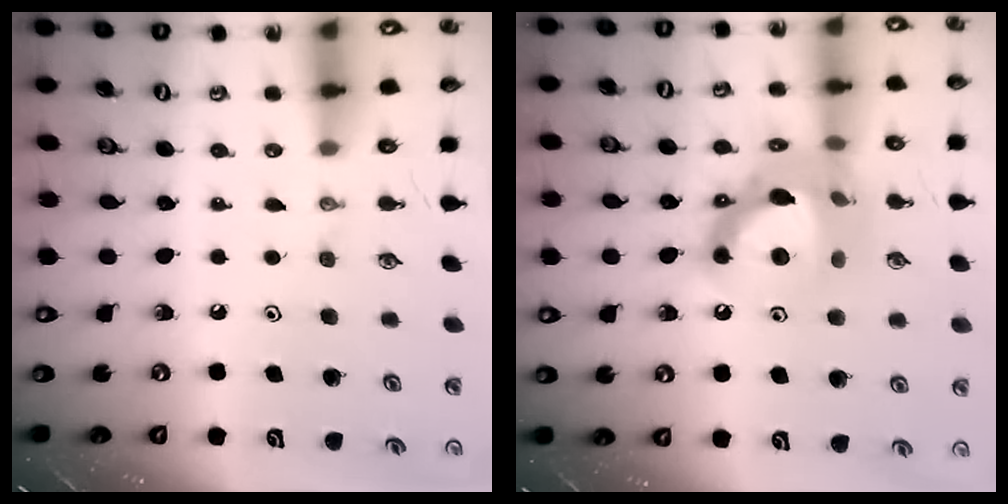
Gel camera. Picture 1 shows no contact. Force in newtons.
{"total": 16.3, "press": 16.3, "slide": 1.2}